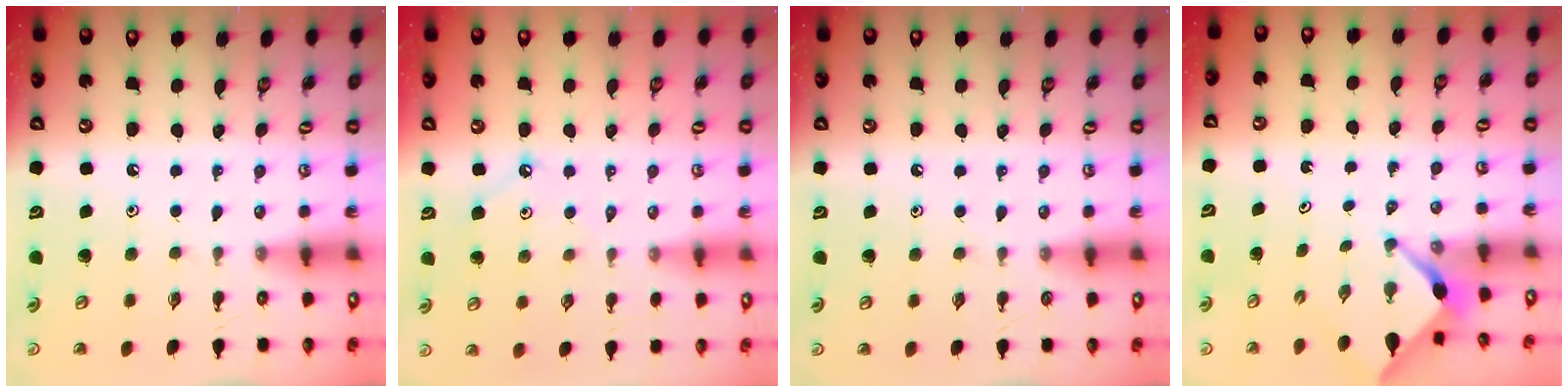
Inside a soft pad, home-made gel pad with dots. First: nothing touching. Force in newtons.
{"total": 3.0, "press": 3.0, "slide": 0.5}
{"total": 2.8, "press": 2.8, "slide": 0.4}
{"total": 2.4, "press": 2.4, "slide": 0.2}